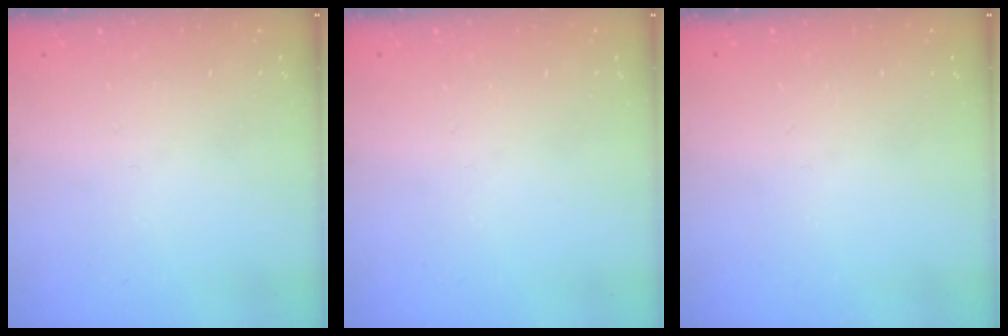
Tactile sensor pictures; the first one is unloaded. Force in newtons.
{"total": 0.0}
{"total": 0.0}